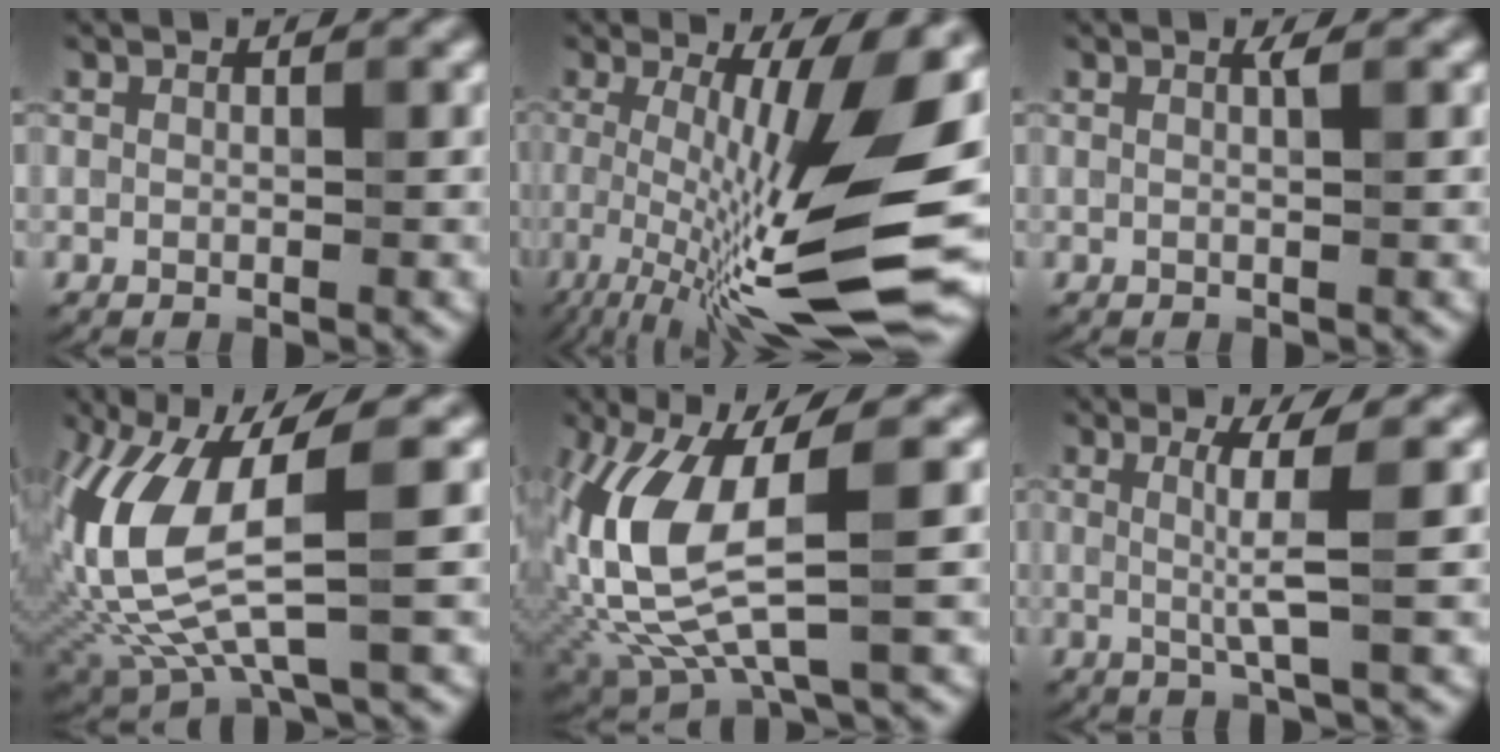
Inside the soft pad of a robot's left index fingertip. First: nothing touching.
{"total": 14.7, "force": [-2.3, 3.3, 14.2], "torque": [-0.221, 0.004, -0.039]}
{"total": 0.9, "force": [0.2, 0.1, 0.8], "torque": [-0.011, 0.001, 0.001]}
{"total": 9.4, "force": [0.8, 3.0, 8.8], "torque": [-0.209, -0.019, 0.020]}
{"total": 9.0, "force": [0.7, 3.0, 8.4], "torque": [-0.199, -0.014, 0.018]}
{"total": 3.6, "force": [0.5, 0.3, 3.5], "torque": [-0.065, -0.004, 0.008]}